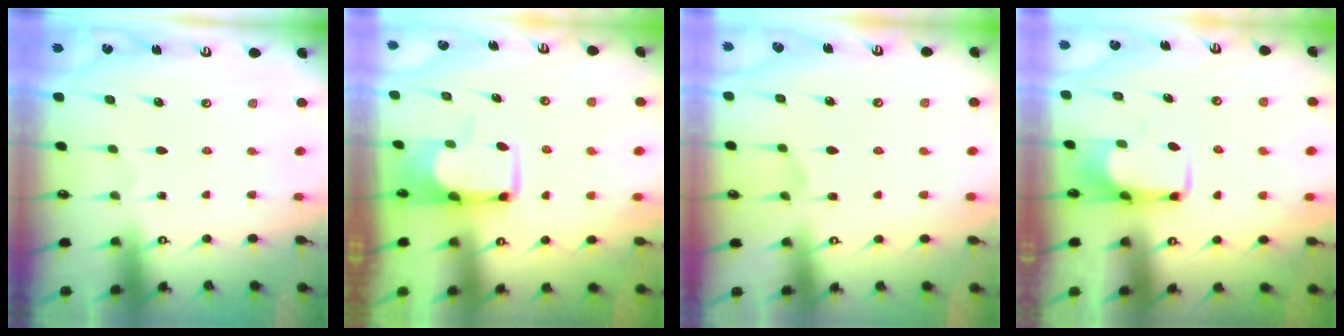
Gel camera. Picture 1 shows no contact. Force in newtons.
{"total": 3.7, "press": 3.7, "slide": 0.4}
{"total": 2.0, "press": 1.5, "slide": 1.3}
{"total": 2.1, "press": 2.1, "slide": 0.4}